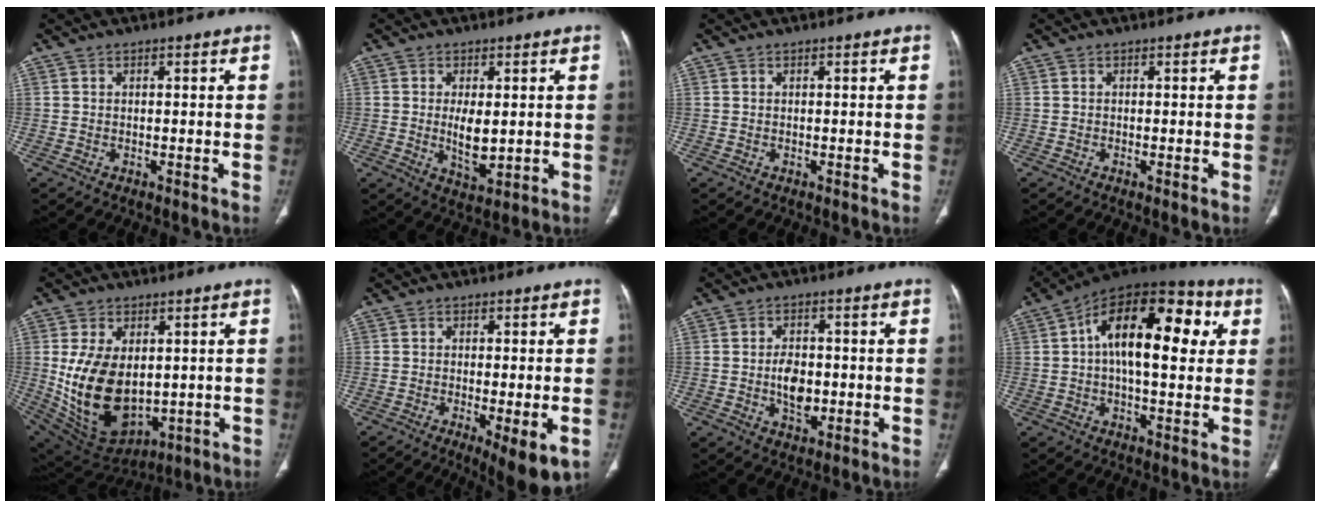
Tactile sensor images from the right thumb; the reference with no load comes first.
{"total": 6.1, "force": [0.1, 2.9, 5.4], "torque": [-0.086, -0.014, 0.010]}
{"total": 0.0}
{"total": 0.7, "force": [-0.2, 0.1, 0.6], "torque": [-0.017, -0.003, -0.003]}
{"total": 17.6, "force": [0.3, 11.3, 13.5], "torque": [-0.231, -0.014, 0.042]}
{"total": 8.7, "force": [-3.4, 2.4, 7.6], "torque": [-0.108, -0.014, -0.047]}
{"total": 6.1, "force": [-0.8, 3.9, 4.6], "torque": [-0.064, -0.001, -0.011]}
{"total": 20.8, "force": [4.2, 10.3, 17.6], "torque": [-0.241, 0.027, 0.047]}